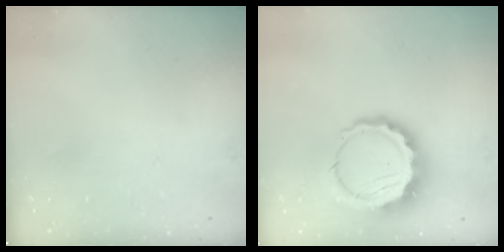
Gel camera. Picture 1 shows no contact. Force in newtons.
{"total": 12.0, "press": 11.7, "slide": 2.7}